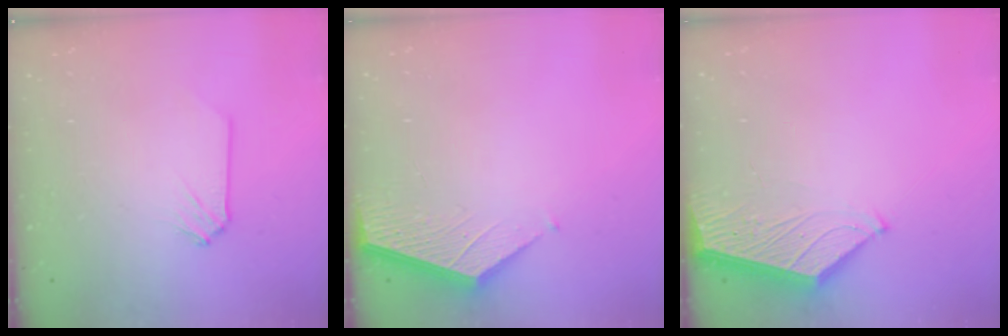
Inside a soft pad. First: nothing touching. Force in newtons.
{"total": 3.6, "press": 3.5, "slide": 0.3}
{"total": 4.0, "press": 4.0, "slide": 0.4}